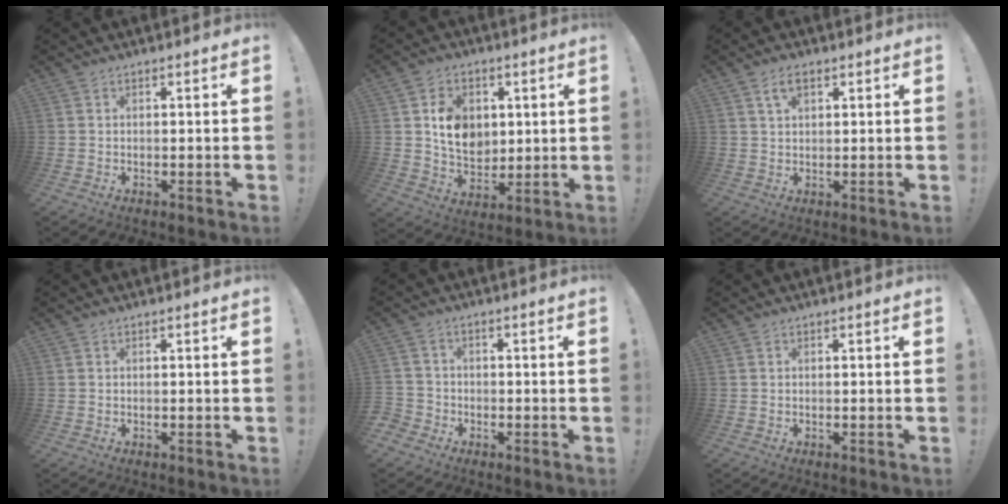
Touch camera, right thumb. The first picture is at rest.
{"total": 11.4, "force": [3.0, 9.2, 6.1], "torque": [-0.090, -0.008, 0.060]}
{"total": 4.5, "force": [2.3, 2.3, 3.1], "torque": [-0.053, -0.001, 0.040]}
{"total": 0.0}
{"total": 3.4, "force": [-2.1, 2.6, 0.7], "torque": [-0.026, 0.010, -0.038]}
{"total": 0.0}